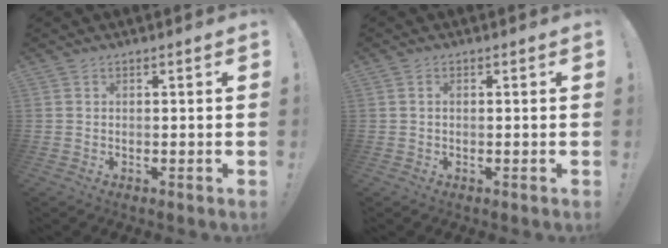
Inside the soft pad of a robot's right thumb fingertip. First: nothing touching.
{"total": 0.8, "force": [0.1, 0.5, 0.6], "torque": [-0.013, 0.004, 0.002]}